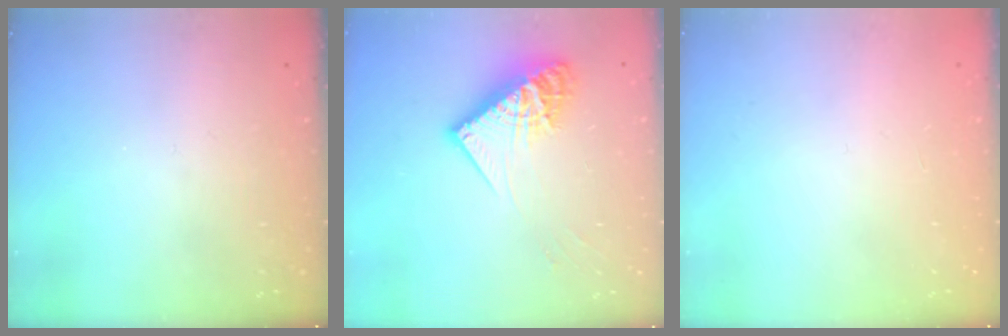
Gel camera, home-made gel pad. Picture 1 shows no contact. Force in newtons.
{"total": 14.6, "press": 14.6, "slide": 1.2}
{"total": 0.0}